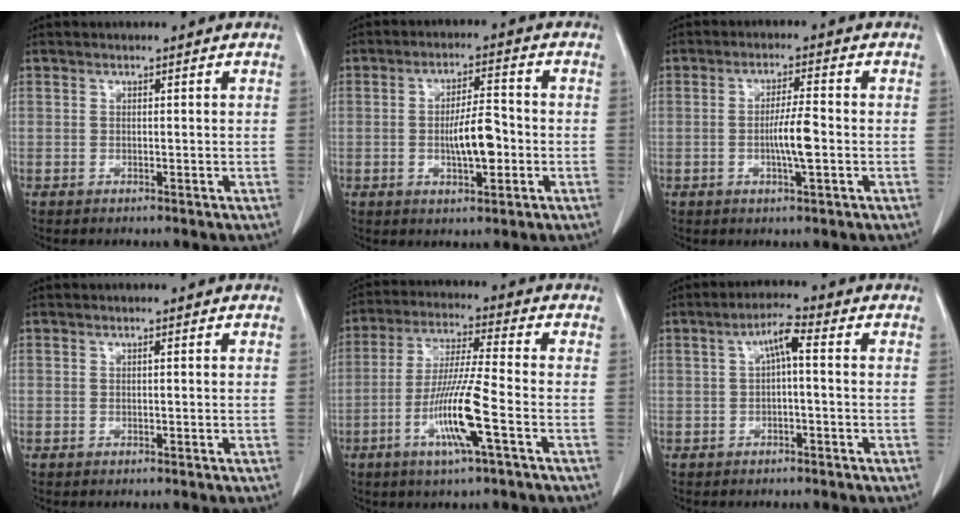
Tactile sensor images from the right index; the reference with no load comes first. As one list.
[{"total": 7.0, "force": [-1.3, 2.0, 6.6], "torque": [-0.119, 0.005, -0.021]}, {"total": 5.4, "force": [-1.1, 0.3, 5.3], "torque": [-0.098, -0.005, -0.020]}, {"total": 0.0}, {"total": 11.0, "force": [-4.0, -0.3, 10.3], "torque": [-0.203, -0.012, -0.079]}, {"total": 4.0, "force": [0.5, 0.6, 3.9], "torque": [-0.068, 0.019, 0.005]}]